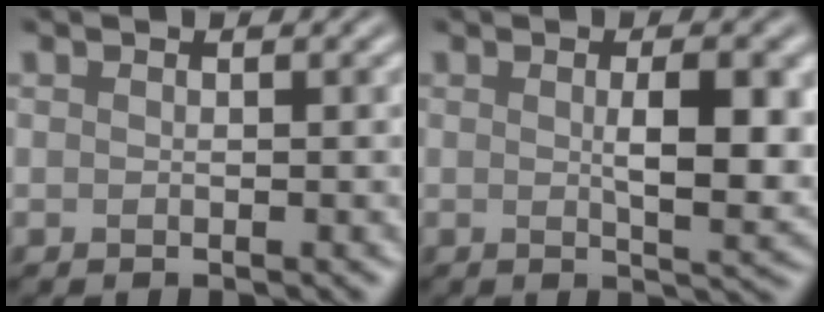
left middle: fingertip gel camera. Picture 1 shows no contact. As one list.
[{"total": 5.4, "force": [0.4, 1.4, 5.2], "torque": [-0.078, -0.003, 0.012]}]